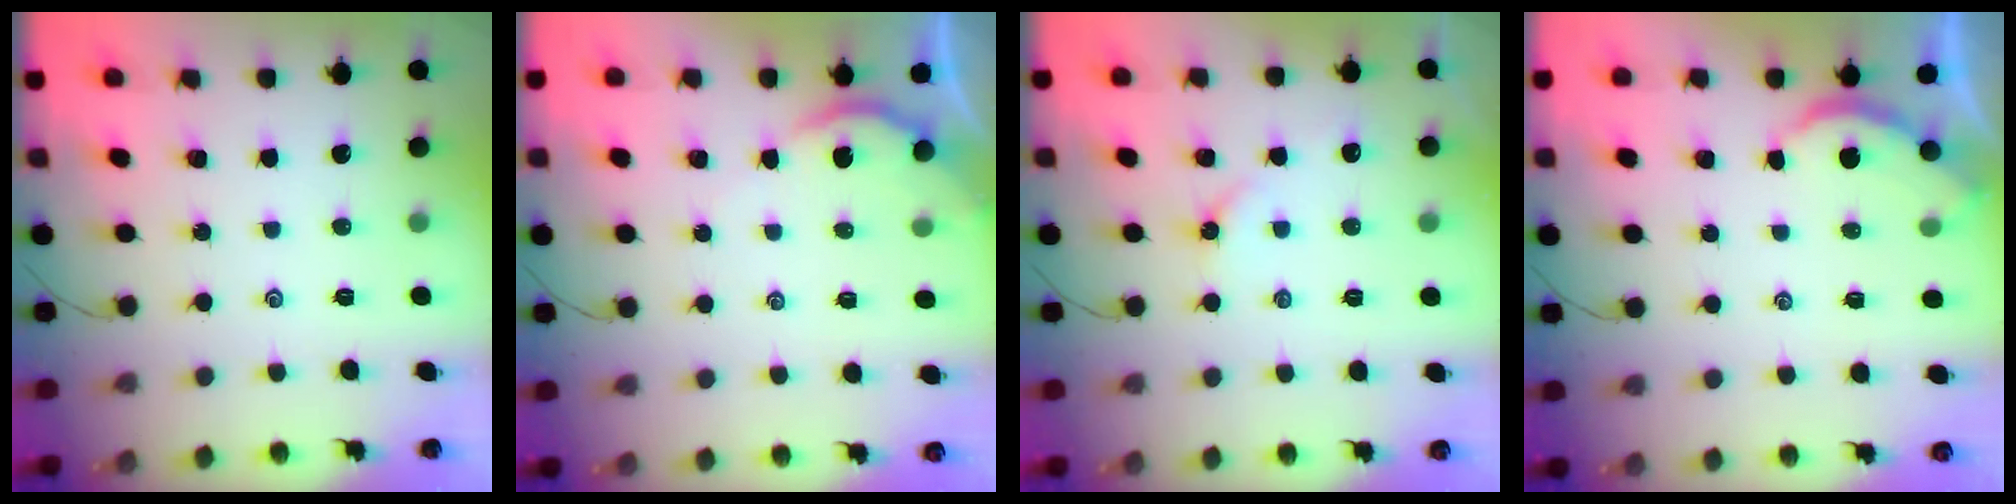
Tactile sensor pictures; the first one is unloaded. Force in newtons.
{"total": 3.2, "press": 3.2, "slide": 0.4}
{"total": 3.8, "press": 3.7, "slide": 0.5}
{"total": 2.0, "press": 2.0, "slide": 0.2}